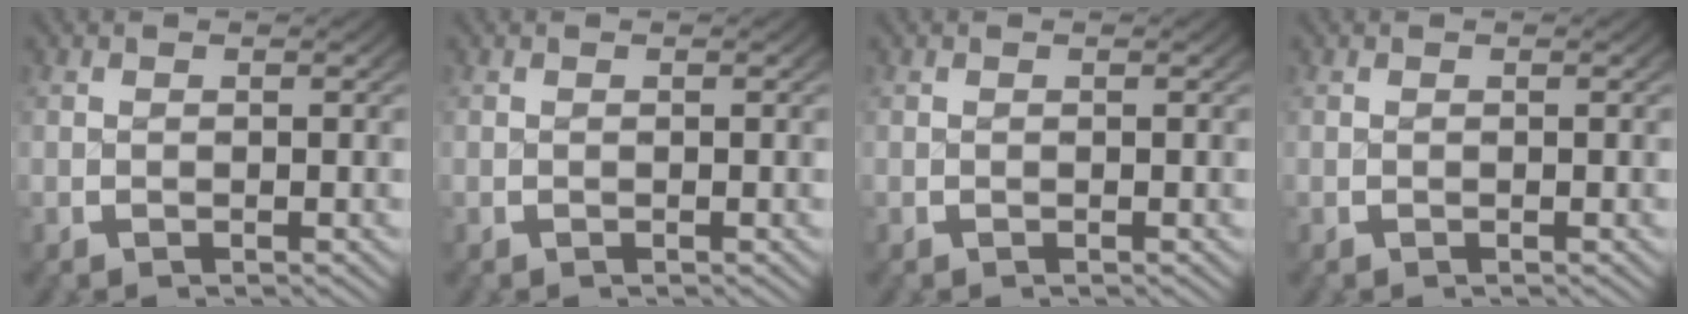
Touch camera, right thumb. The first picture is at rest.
{"total": 0.0}
{"total": 0.0}
{"total": 0.0}